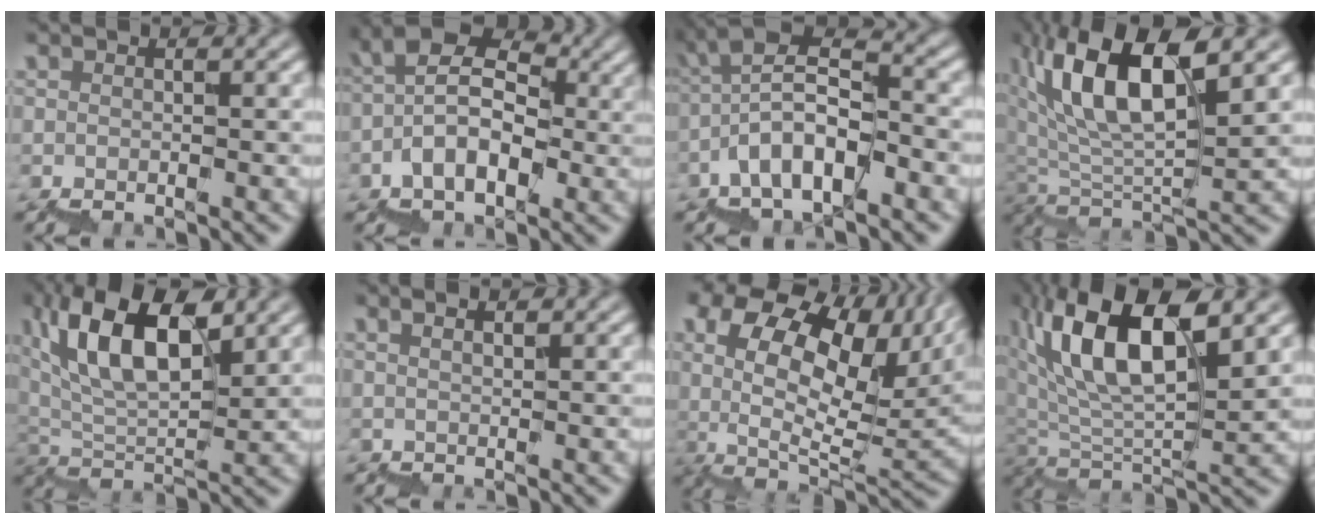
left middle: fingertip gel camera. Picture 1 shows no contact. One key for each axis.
{"total": 6.4, "fx": -0.1, "fy": 4.1, "fz": 4.9, "tx": -0.076, "ty": 0.033, "tz": -0.003}
{"total": 6.8, "fx": -1.9, "fy": 3.0, "fz": 5.7, "tx": -0.106, "ty": 0.028, "tz": -0.034}
{"total": 9.9, "fx": 6.3, "fy": 2.6, "fz": 7.2, "tx": -0.142, "ty": 0.023, "tz": 0.121}
{"total": 9.1, "fx": 5.7, "fy": 3.1, "fz": 6.4, "tx": -0.122, "ty": 0.023, "tz": 0.105}
{"total": 1.5, "fx": 1.3, "fy": 0.1, "fz": 0.6, "tx": 0.008, "ty": 0.004, "tz": 0.025}
{"total": 17.1, "fx": 7.1, "fy": 8.9, "fz": 12.7, "tx": -0.197, "ty": 0.030, "tz": 0.141}
{"total": 11.0, "fx": 6.7, "fy": 3.4, "fz": 8.0, "tx": -0.160, "ty": 0.024, "tz": 0.130}